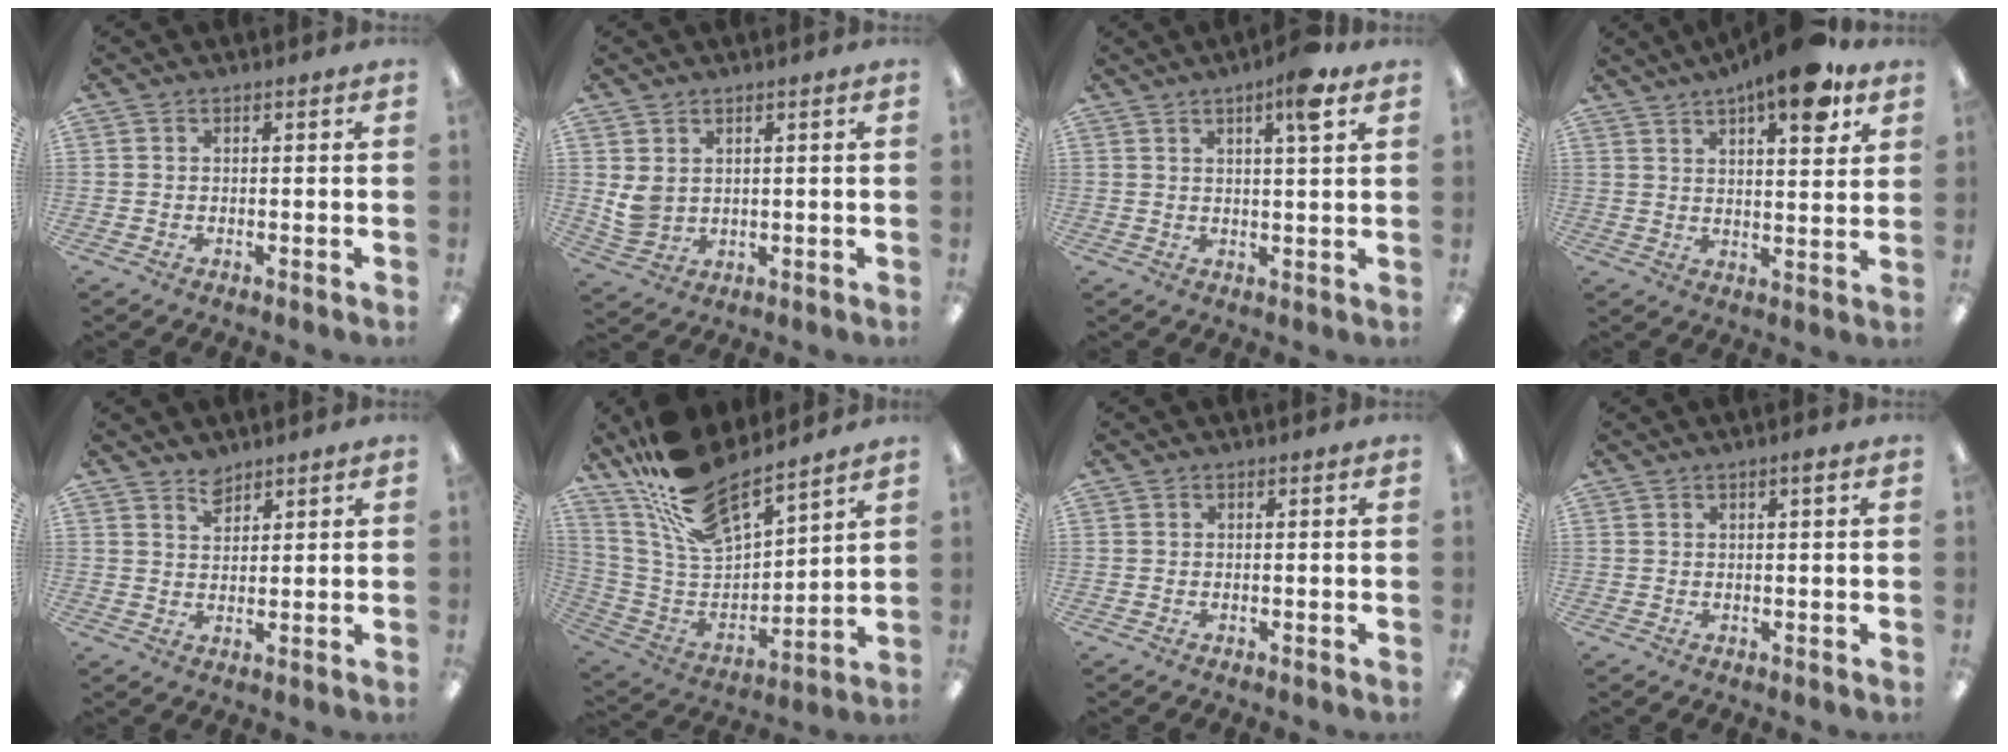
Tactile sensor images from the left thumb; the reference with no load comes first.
{"total": 4.6, "force": [2.1, 3.3, 2.4], "torque": [-0.047, -0.007, 0.040]}
{"total": 6.9, "force": [4.2, 0.8, 5.4], "torque": [-0.085, -0.011, 0.063]}
{"total": 12.0, "force": [7.7, 3.7, 8.5], "torque": [-0.115, -0.043, 0.123]}
{"total": 3.7, "force": [3.3, 1.5, 1.0], "torque": [-0.017, -0.014, 0.061]}
{"total": 18.4, "force": [15.6, 5.8, 8.0], "torque": [-0.174, -0.104, 0.279]}
{"total": 0.0}
{"total": 1.7, "force": [0.8, 0.3, 1.5], "torque": [-0.022, -0.001, 0.011]}